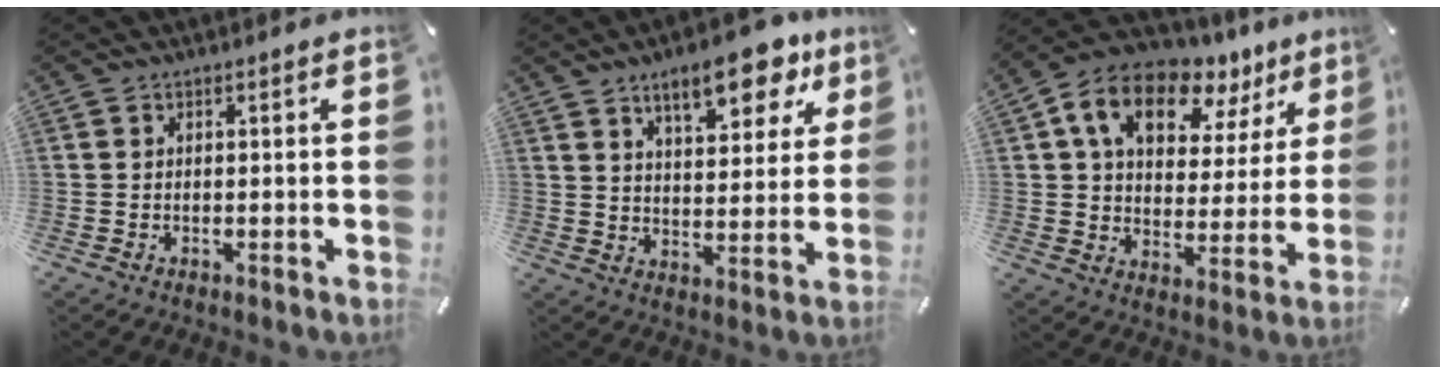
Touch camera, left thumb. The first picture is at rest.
{"total": 13.8, "force": [9.2, 5.6, 8.6], "torque": [-0.111, -0.046, 0.152]}
{"total": 13.8, "force": [8.3, 8.7, 6.8], "torque": [-0.117, -0.046, 0.150]}